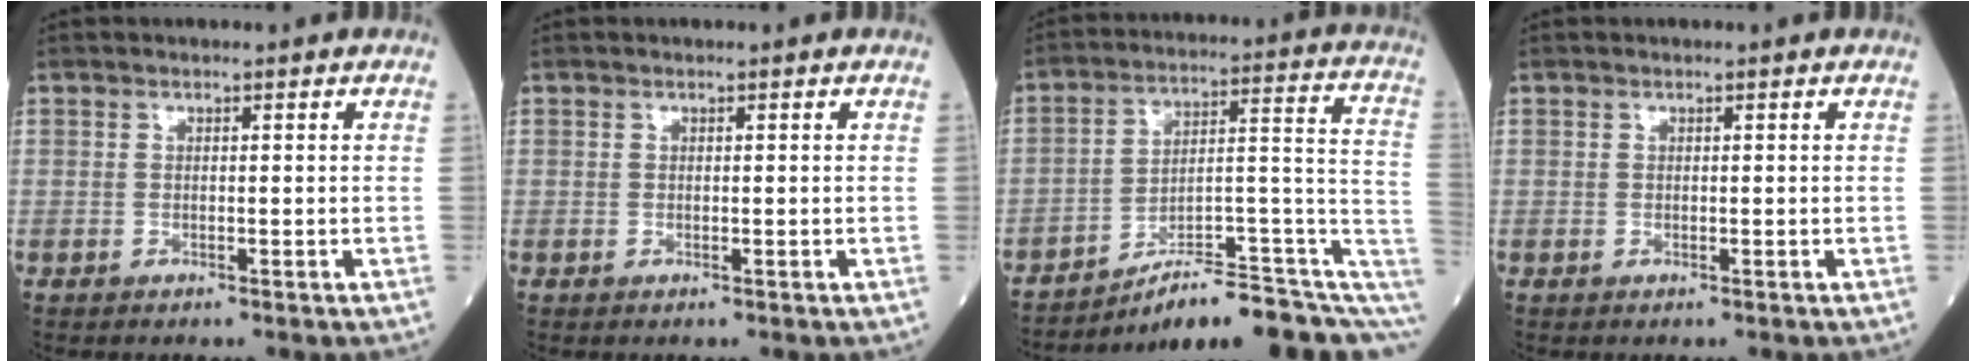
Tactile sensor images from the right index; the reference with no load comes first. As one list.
[{"total": 0.0}, {"total": 17.7, "force": [-11.0, 4.0, 13.3], "torque": [-0.122, 0.072, -0.151]}, {"total": 0.0}]